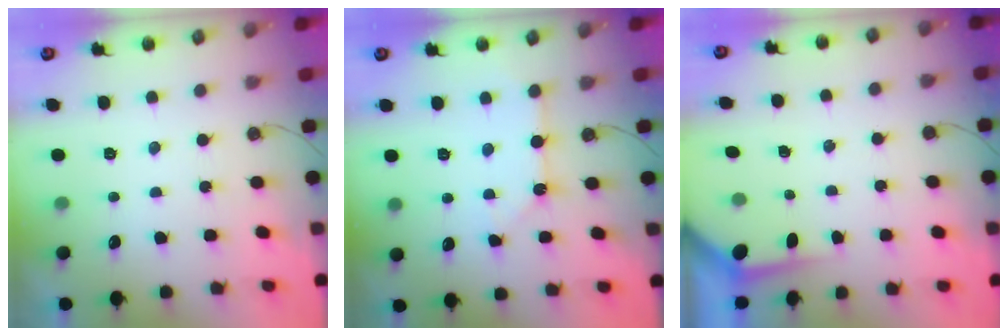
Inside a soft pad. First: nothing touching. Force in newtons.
{"total": 2.7, "press": 2.6, "slide": 0.3}
{"total": 3.6, "press": 3.6, "slide": 0.3}